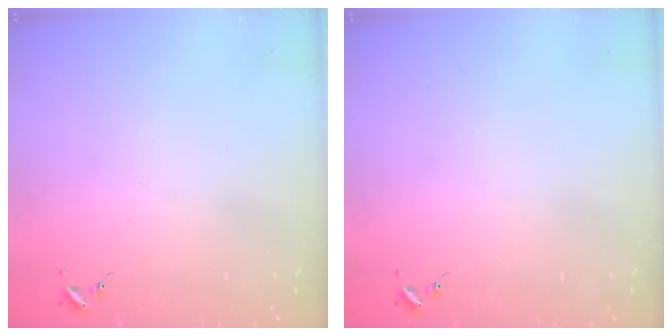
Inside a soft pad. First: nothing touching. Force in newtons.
{"total": 0.0}